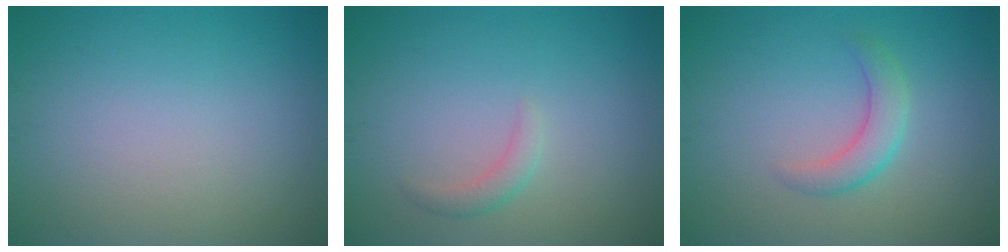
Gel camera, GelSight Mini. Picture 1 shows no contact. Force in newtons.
{"total": 1.3, "press": 1.3, "slide": 0.1}
{"total": 2.5, "press": 2.5, "slide": 0.1}